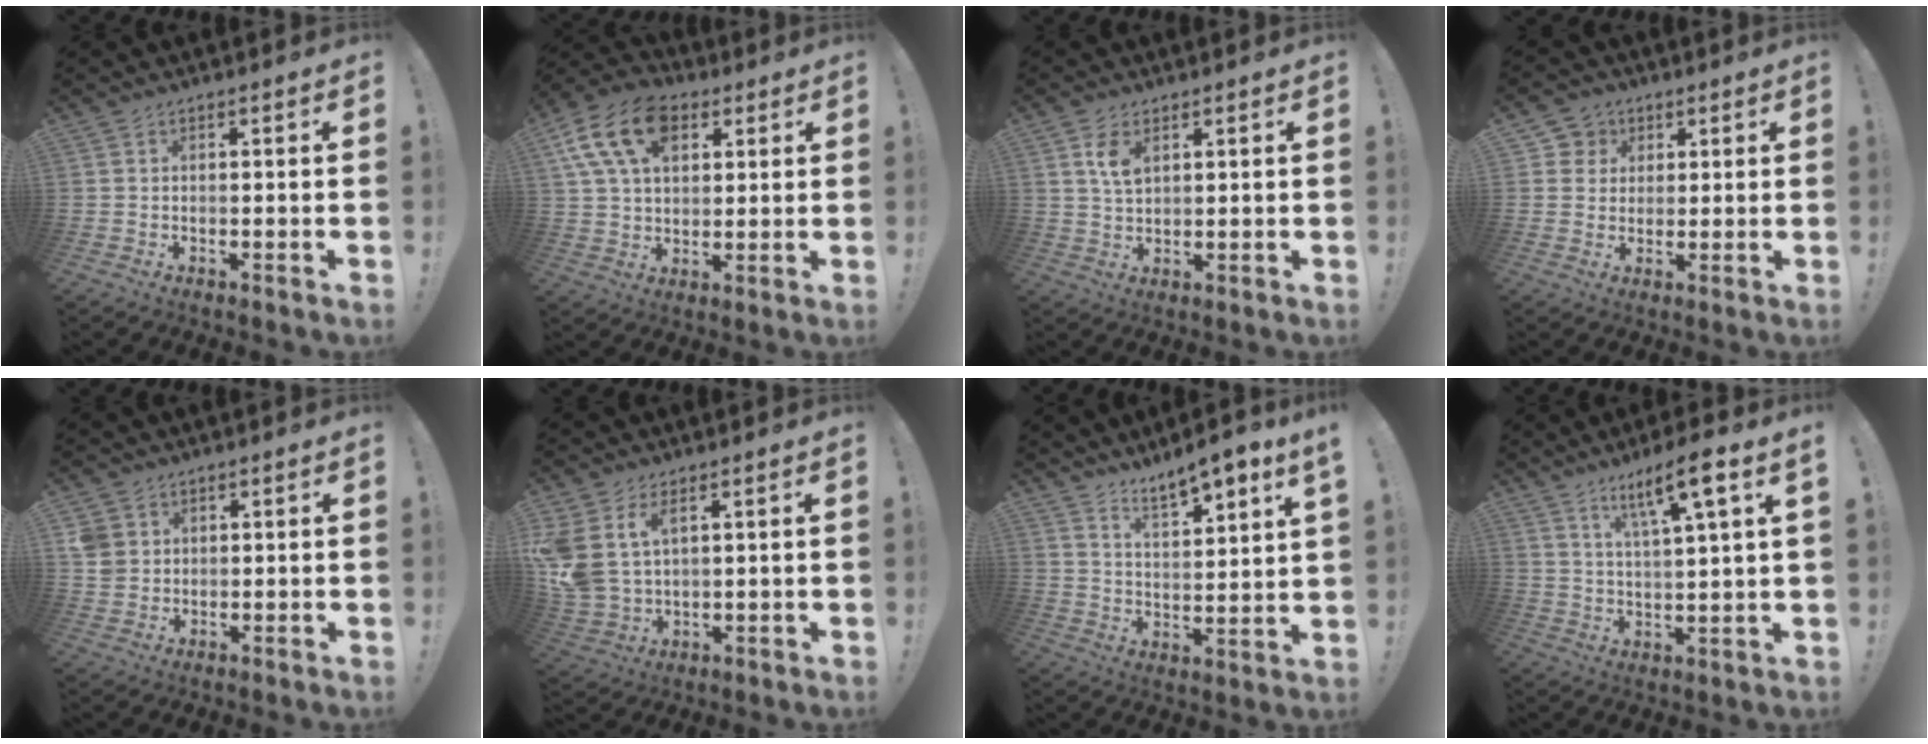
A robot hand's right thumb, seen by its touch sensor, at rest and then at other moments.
{"total": 16.9, "force": [7.0, 11.4, 10.3], "torque": [-0.174, -0.020, 0.134]}
{"total": 5.7, "force": [2.7, 3.1, 3.9], "torque": [-0.059, -0.010, 0.046]}
{"total": 5.8, "force": [1.9, 5.4, 0.7], "torque": [-0.011, -0.013, 0.038]}
{"total": 4.7, "force": [1.7, 4.2, 1.3], "torque": [-0.021, 0.000, 0.036]}
{"total": 9.7, "force": [4.6, 6.2, 5.8], "torque": [-0.129, -0.018, 0.090]}
{"total": 7.8, "force": [6.8, 0.5, 3.6], "torque": [-0.054, -0.058, 0.114]}
{"total": 10.6, "force": [6.1, 0.5, 8.6], "torque": [-0.135, -0.028, 0.091]}